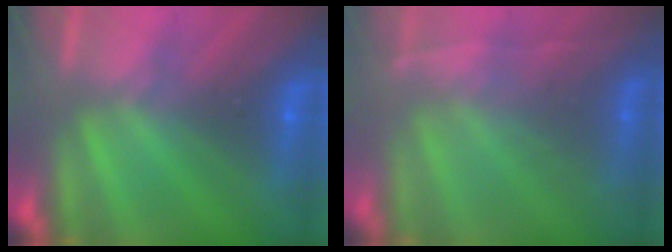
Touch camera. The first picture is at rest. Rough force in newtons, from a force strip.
{"total": 1.8}